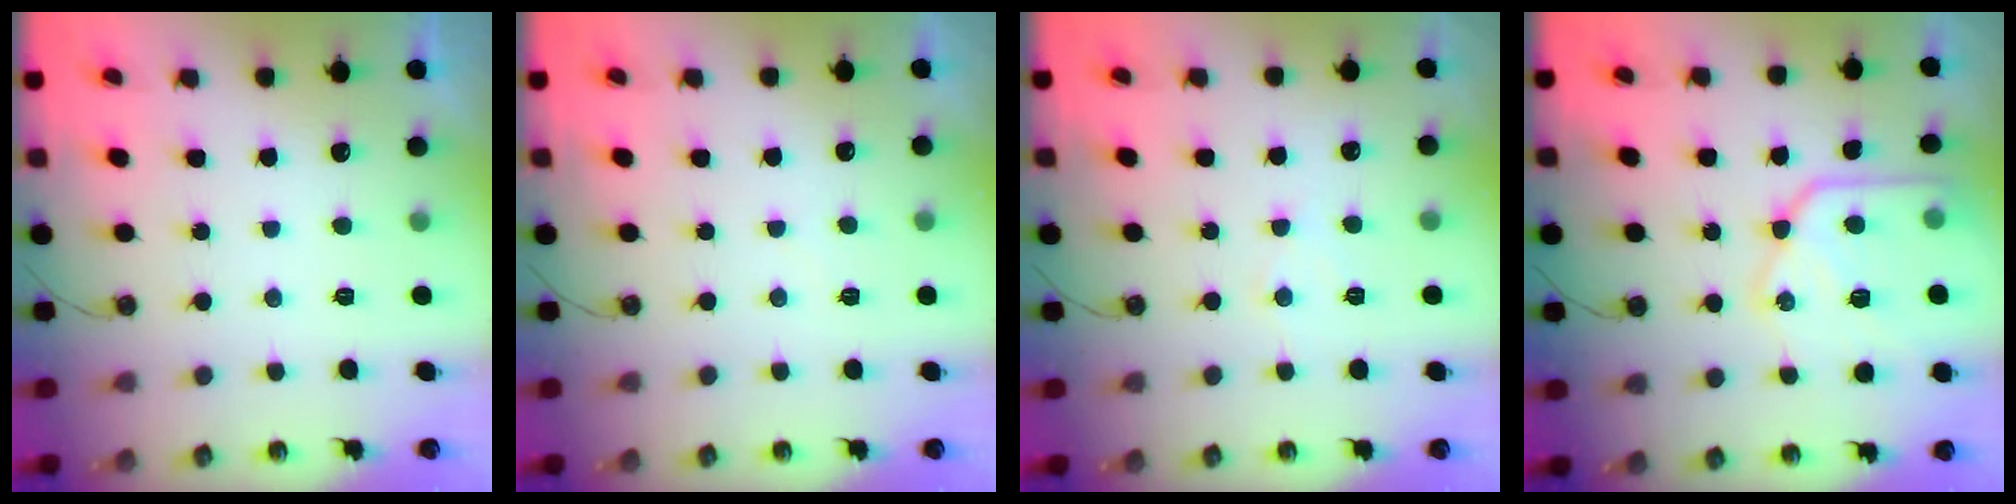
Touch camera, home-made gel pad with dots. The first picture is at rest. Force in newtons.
{"total": 2.8, "press": 2.7, "slide": 0.5}
{"total": 4.9, "press": 4.8, "slide": 0.7}
{"total": 16.8, "press": 16.8, "slide": 0.8}